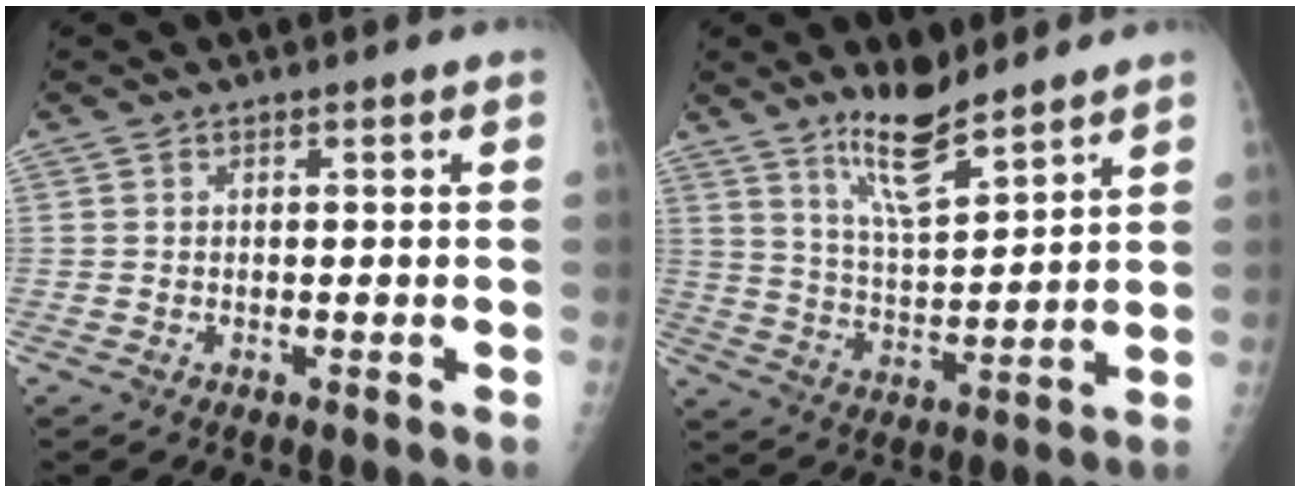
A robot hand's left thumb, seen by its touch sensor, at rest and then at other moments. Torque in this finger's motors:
{"motor_torque": [0.08, 0.08, 0.79, -0.60, 0.11]}